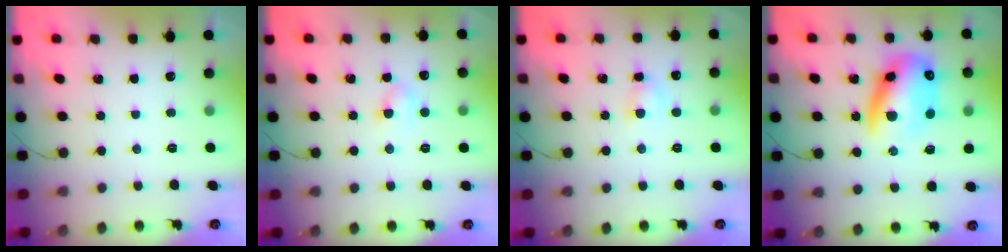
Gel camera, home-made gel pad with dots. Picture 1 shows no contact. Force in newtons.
{"total": 4.0, "press": 3.8, "slide": 1.4}
{"total": 2.7, "press": 2.5, "slide": 1.0}
{"total": 16.1, "press": 15.6, "slide": 3.9}